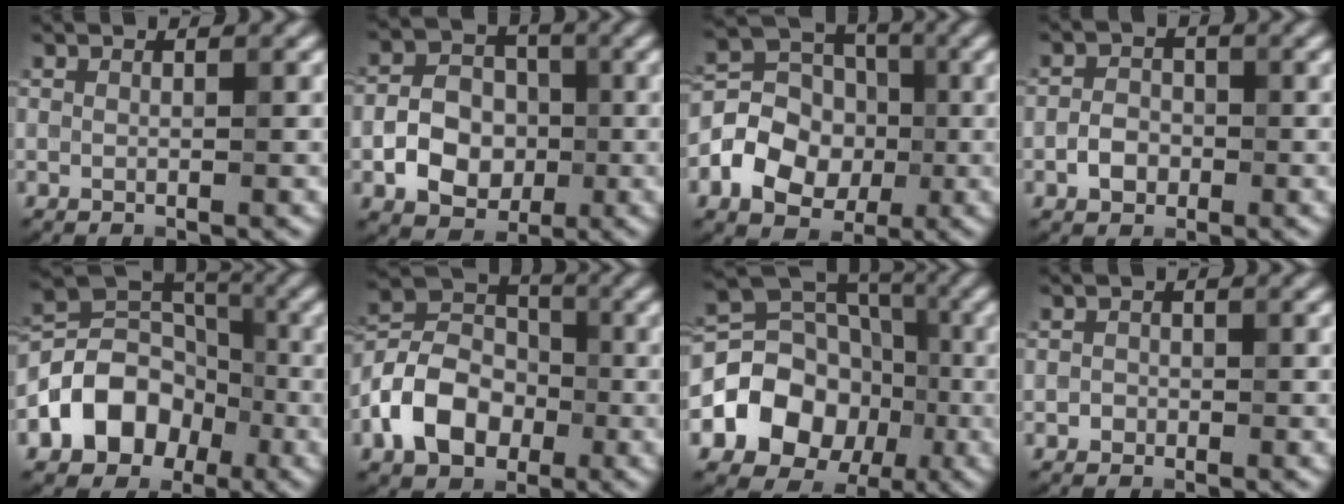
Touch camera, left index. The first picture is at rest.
{"total": 5.6, "force": [-1.5, 4.3, 3.2], "torque": [-0.047, 0.001, -0.031]}
{"total": 7.4, "force": [-1.9, 5.9, 4.1], "torque": [-0.061, 0.000, -0.049]}
{"total": 2.3, "force": [-0.9, 1.7, 1.1], "torque": [-0.016, 0.003, -0.022]}
{"total": 7.4, "force": [-3.0, 5.6, 3.7], "torque": [-0.041, 0.002, -0.060]}
{"total": 6.9, "force": [-2.6, 5.1, 3.9], "torque": [-0.068, 0.004, -0.064]}
{"total": 8.9, "force": [-2.4, 7.3, 4.5], "torque": [-0.063, 0.006, -0.064]}
{"total": 0.8, "force": [-0.4, 0.8, 0.1], "torque": [0.003, -0.002, -0.008]}